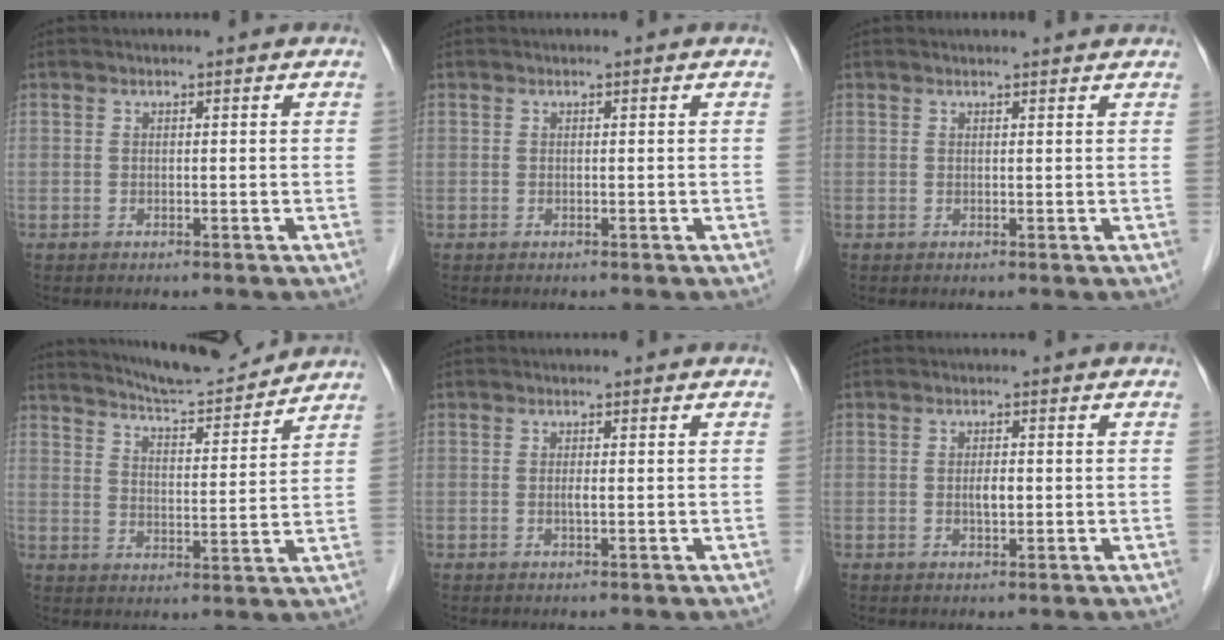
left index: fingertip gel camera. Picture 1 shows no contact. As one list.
[{"total": 0.0}, {"total": 2.9, "force": [2.8, 0.2, 0.6], "torque": [-0.010, 0.012, 0.029]}, {"total": 11.9, "force": [11.4, 0.4, 3.4], "torque": [-0.061, 0.004, 0.172]}, {"total": 0.7, "force": [-0.1, 0.1, 0.7], "torque": [-0.016, -0.001, -0.002]}, {"total": 1.8, "force": [-0.1, 0.6, 1.7], "torque": [-0.033, 0.001, -0.002]}]